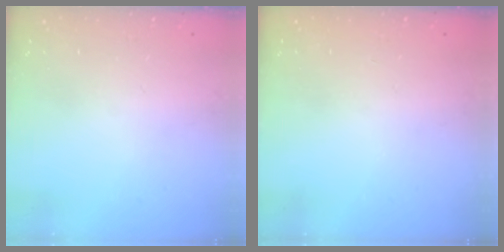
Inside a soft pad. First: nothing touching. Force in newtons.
{"total": 0.0}